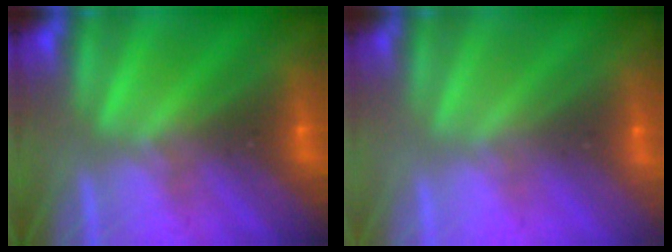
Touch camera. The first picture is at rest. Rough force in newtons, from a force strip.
{"total": 3.6}